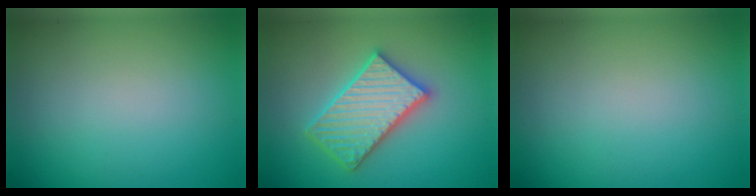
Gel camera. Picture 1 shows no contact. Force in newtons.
{"total": 5.5, "press": 5.5, "slide": 0.9}
{"total": 0.0}